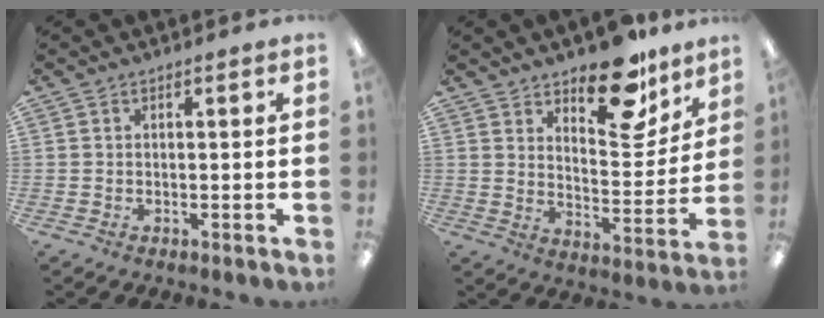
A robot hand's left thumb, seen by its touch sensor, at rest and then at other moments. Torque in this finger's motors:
{"motor_torque": [0.38, 0.58, -0.20, -0.05, 0.06]}